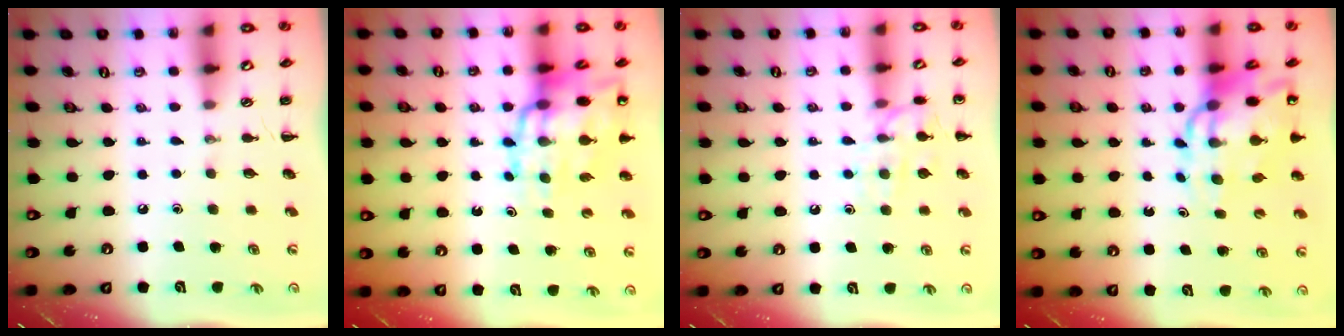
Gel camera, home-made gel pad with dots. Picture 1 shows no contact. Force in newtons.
{"total": 17.6, "press": 17.2, "slide": 3.9}
{"total": 11.0, "press": 10.9, "slide": 0.5}
{"total": 12.4, "press": 12.0, "slide": 3.3}